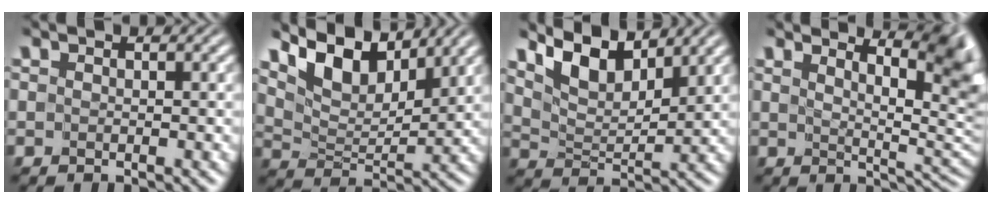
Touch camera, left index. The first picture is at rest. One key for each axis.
{"total": 7.2, "fx": 5.6, "fy": 2.6, "fz": 3.8, "tx": -0.079, "ty": 0.006, "tz": 0.099}
{"total": 5.7, "fx": 4.5, "fy": 1.8, "fz": 2.9, "tx": -0.068, "ty": 0.005, "tz": 0.082}
{"total": 9.6, "fx": 5.8, "fy": 2.7, "fz": 7.1, "tx": -0.064, "ty": 0.028, "tz": 0.066}